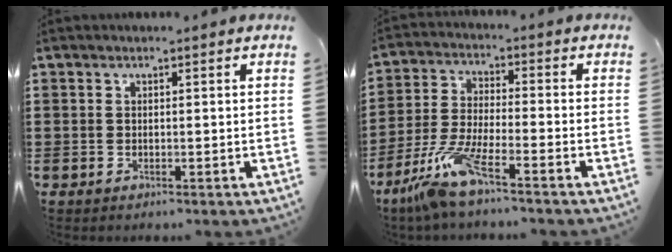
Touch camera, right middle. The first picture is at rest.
{"total": 8.3, "force": [-6.2, 0.4, 5.5], "torque": [-0.133, -0.020, -0.124]}